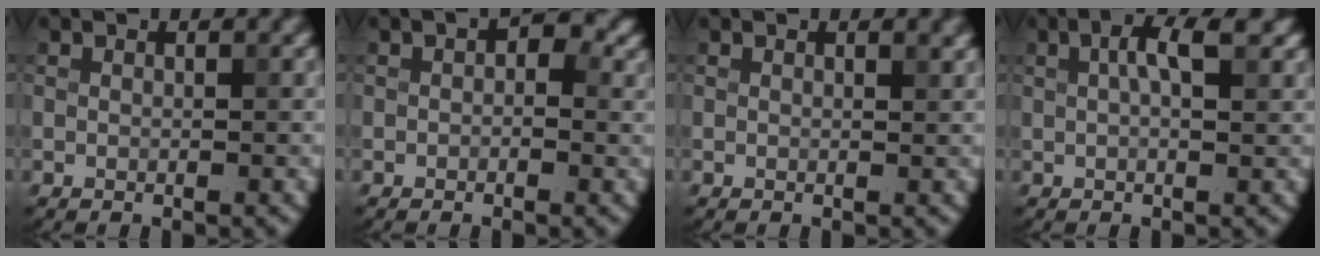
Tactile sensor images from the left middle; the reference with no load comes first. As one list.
[{"total": 2.7, "force": [0.4, 1.7, 2.1], "torque": [-0.016, 0.004, -0.001]}, {"total": 0.7, "force": [0.5, 0.2, 0.5], "torque": [-0.004, 0.000, 0.008]}, {"total": 4.1, "force": [1.4, 1.6, 3.5], "torque": [-0.064, 0.009, 0.020]}]